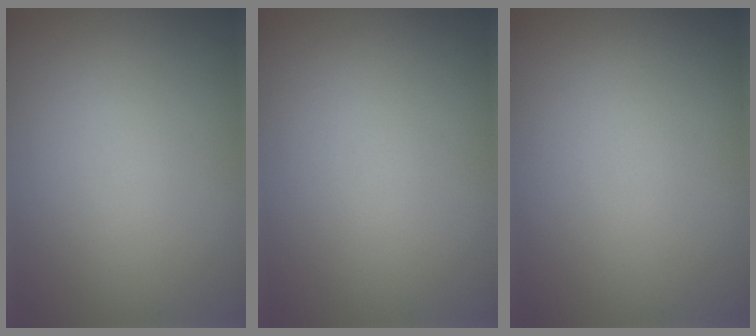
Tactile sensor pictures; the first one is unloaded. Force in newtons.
{"total": 0.0}
{"total": 0.0}